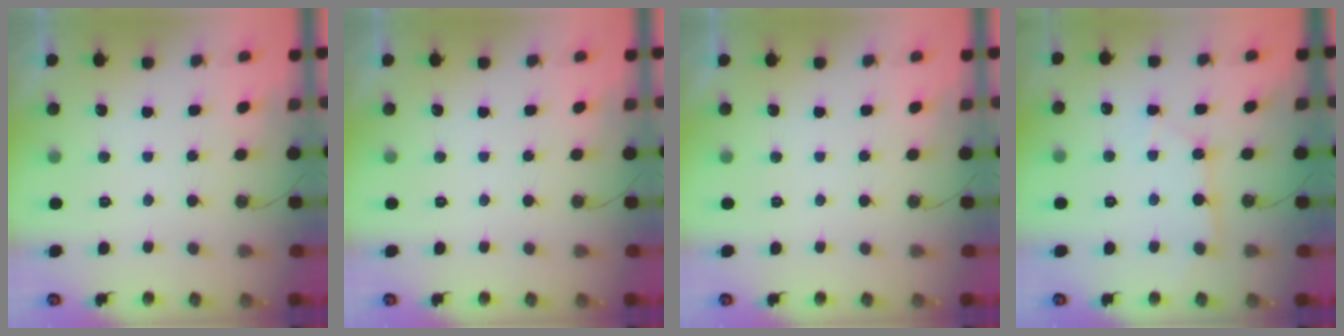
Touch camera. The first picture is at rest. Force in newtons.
{"total": 0.0}
{"total": 0.0}
{"total": 4.8, "press": 4.8, "slide": 0.4}